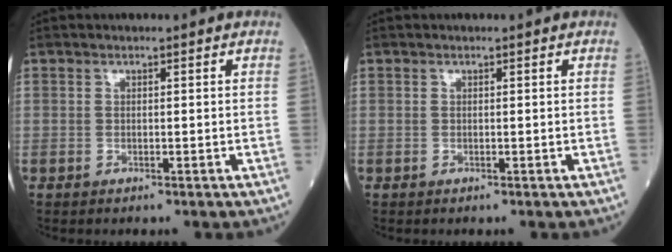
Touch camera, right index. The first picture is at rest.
{"total": 0.0}